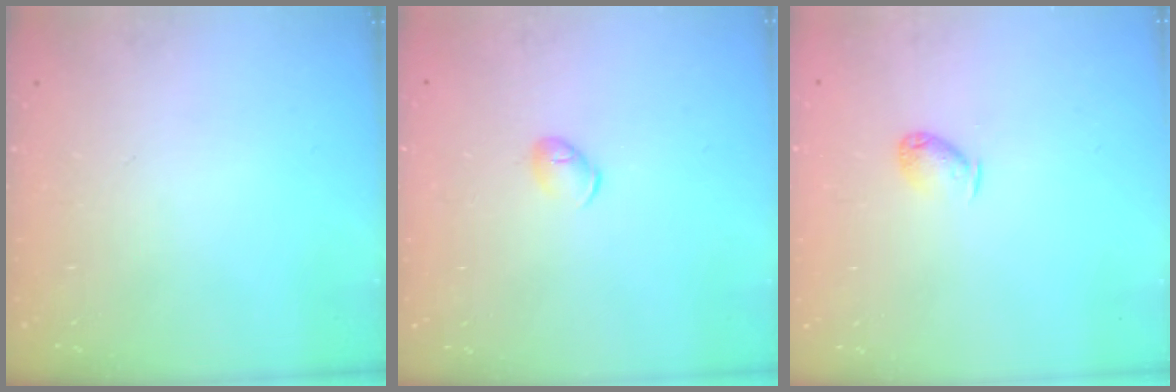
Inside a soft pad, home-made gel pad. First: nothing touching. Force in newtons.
{"total": 5.2, "press": 5.2, "slide": 0.8}
{"total": 4.8, "press": 4.7, "slide": 0.8}